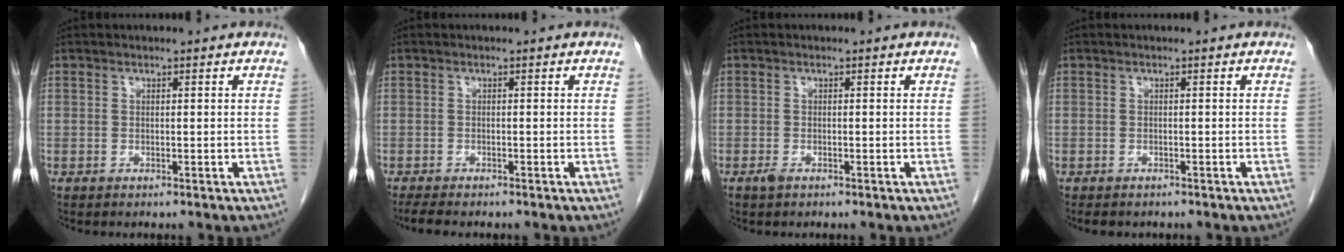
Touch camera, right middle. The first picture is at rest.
{"total": 4.0, "force": [-3.3, 0.8, 2.0], "torque": [-0.035, -0.011, -0.048]}
{"total": 0.9, "force": [-0.6, 0.3, 0.6], "torque": [-0.014, -0.001, -0.009]}
{"total": 3.2, "force": [-2.7, 1.3, 1.1], "torque": [-0.015, -0.005, -0.033]}